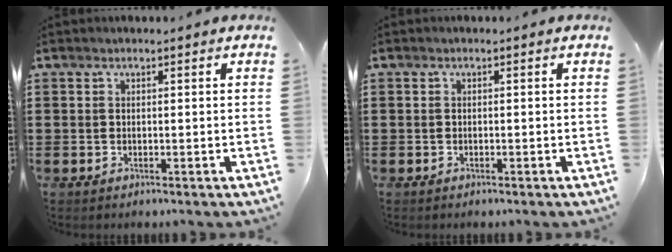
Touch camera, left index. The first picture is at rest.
{"total": 0.0}